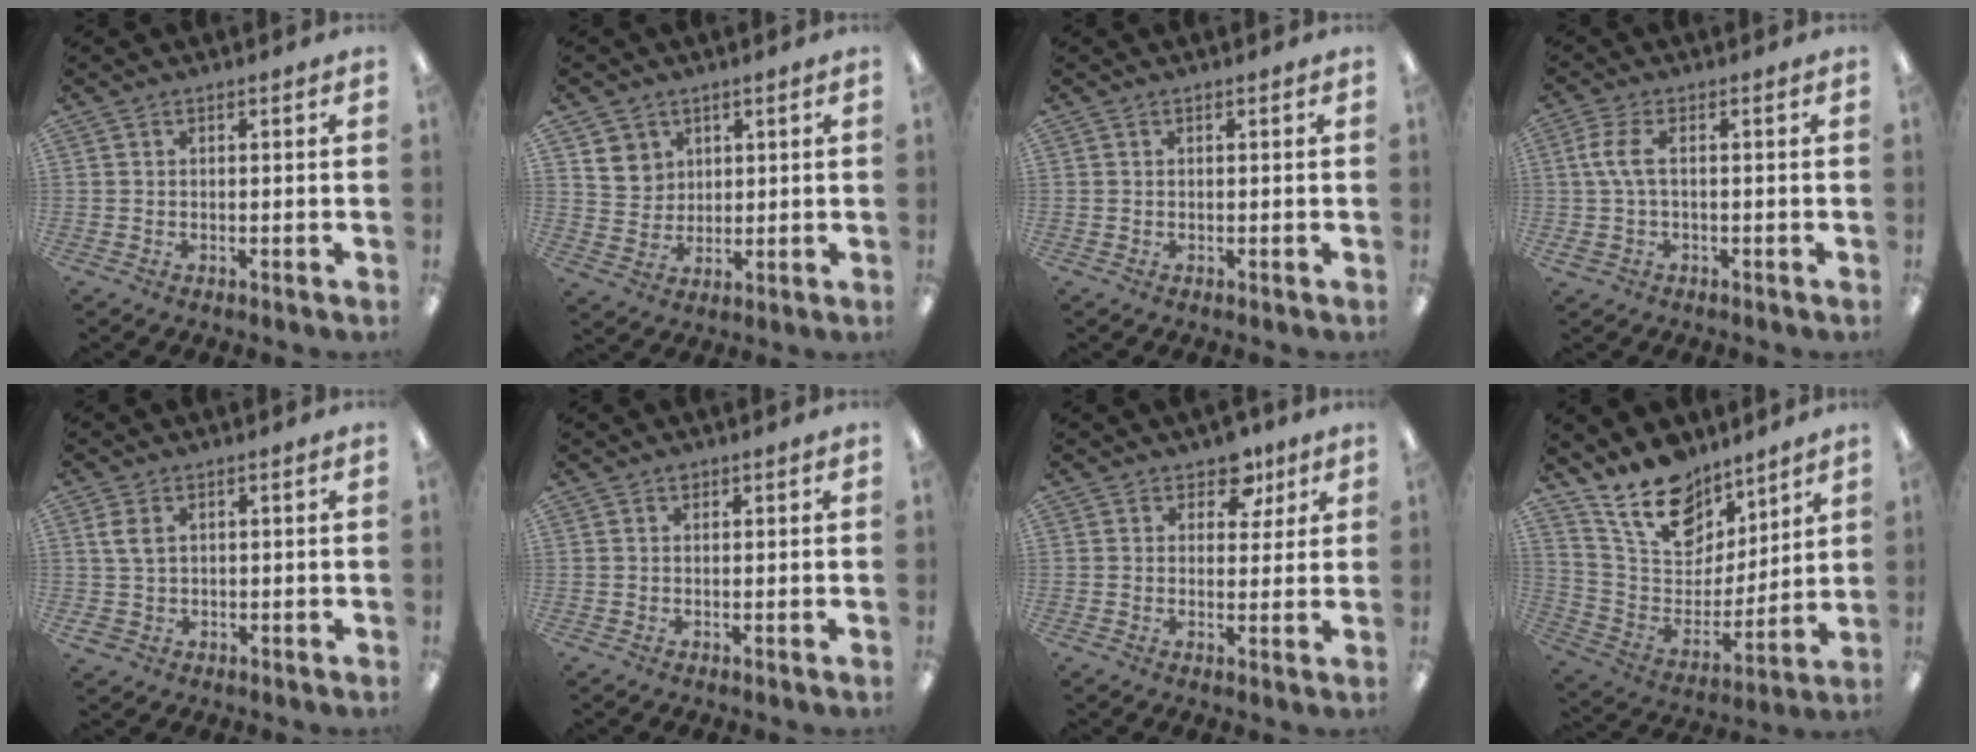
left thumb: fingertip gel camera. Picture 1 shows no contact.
{"total": 6.2, "force": [3.5, 5.2, 0.3], "torque": [0.000, -0.016, 0.062]}
{"total": 0.0}
{"total": 6.3, "force": [0.3, 2.9, 5.6], "torque": [-0.128, 0.003, 0.000]}
{"total": 4.7, "force": [1.2, 3.4, 2.9], "torque": [-0.065, 0.005, 0.023]}
{"total": 0.8, "force": [0.6, 0.5, 0.3], "torque": [0.002, -0.001, 0.008]}
{"total": 6.9, "force": [4.3, 4.4, 3.2], "torque": [-0.030, -0.019, 0.073]}
{"total": 17.5, "force": [13.3, 9.5, 6.4], "torque": [-0.127, -0.084, 0.249]}